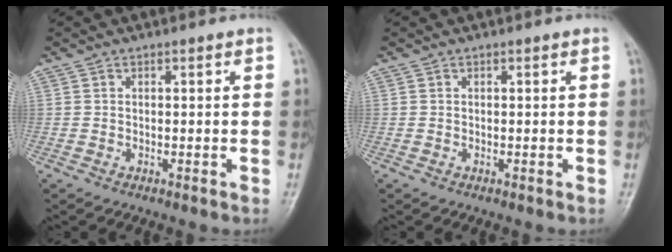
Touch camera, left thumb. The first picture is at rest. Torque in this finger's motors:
{"motor_torque": [0.00, 0.00, -0.34, -0.13, 0.00]}